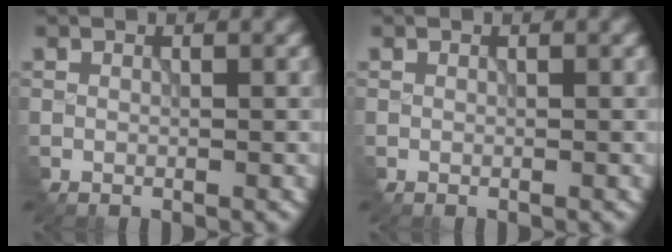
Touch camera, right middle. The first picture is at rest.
{"total": 0.0}